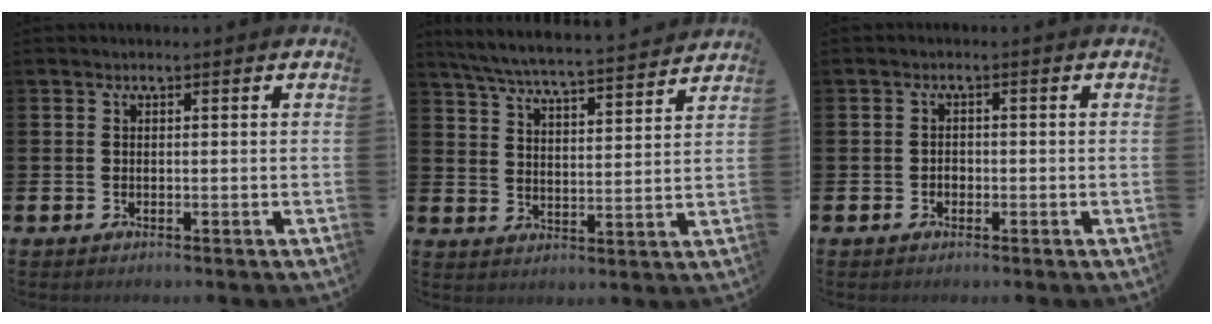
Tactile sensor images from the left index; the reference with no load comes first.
{"total": 6.5, "force": [6.2, 0.2, 1.9], "torque": [-0.064, -0.043, 0.108]}
{"total": 1.1, "force": [-0.5, 0.9, 0.4], "torque": [-0.004, 0.001, -0.013]}